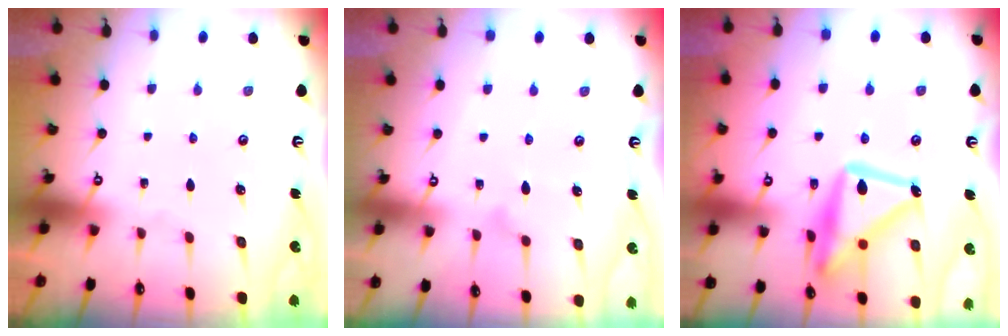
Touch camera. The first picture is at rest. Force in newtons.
{"total": 8.0, "press": 7.9, "slide": 0.5}
{"total": 21.2, "press": 21.1, "slide": 1.6}